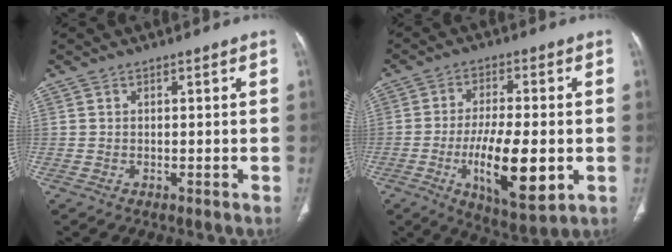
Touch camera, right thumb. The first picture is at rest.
{"total": 14.5, "force": [-3.3, 5.1, 13.2], "torque": [-0.215, -0.012, -0.049]}